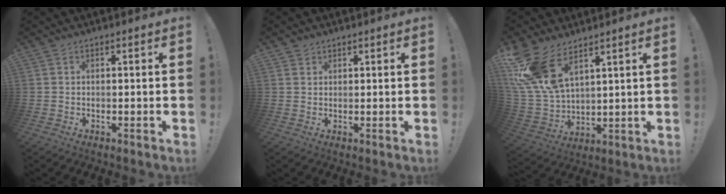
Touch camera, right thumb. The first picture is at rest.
{"total": 1.5, "force": [1.2, 1.0, 0.1], "torque": [0.003, -0.006, 0.022]}
{"total": 14.9, "force": [9.4, 7.4, 9.0], "torque": [-0.200, -0.059, 0.176]}